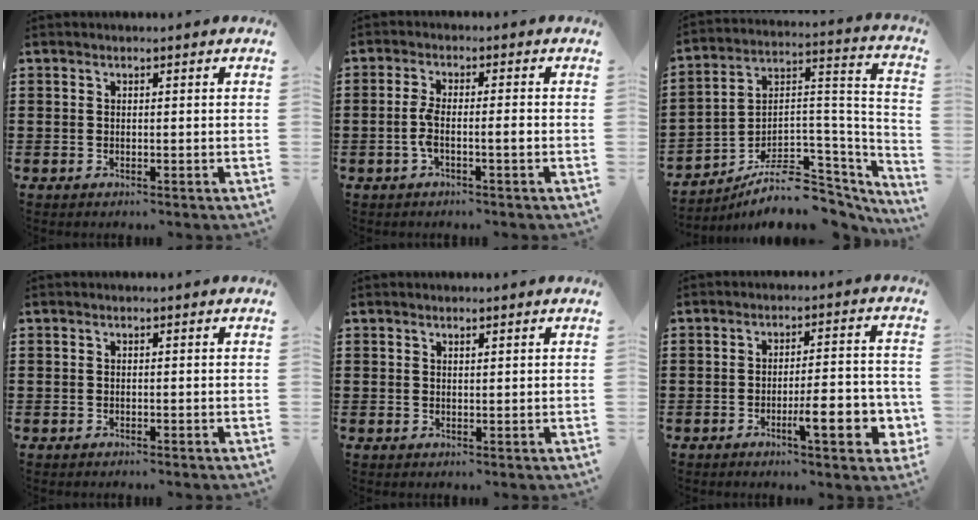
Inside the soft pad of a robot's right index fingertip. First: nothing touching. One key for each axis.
{"total": 4.1, "fx": -1.2, "fy": 0.5, "fz": 3.9, "tx": -0.092, "ty": -0.008, "tz": -0.030}
{"total": 8.1, "fx": -5.9, "fy": 4.0, "fz": 3.9, "tx": -0.066, "ty": 0.012, "tz": -0.105}
{"total": 0.0}
{"total": 0.7, "fx": 0.6, "fy": 0.2, "fz": 0.3, "tx": -0.007, "ty": 0.001, "tz": 0.012}
{"total": 8.6, "fx": -3.0, "fy": 2.1, "fz": 7.8, "tx": -0.105, "ty": -0.007, "tz": -0.048}